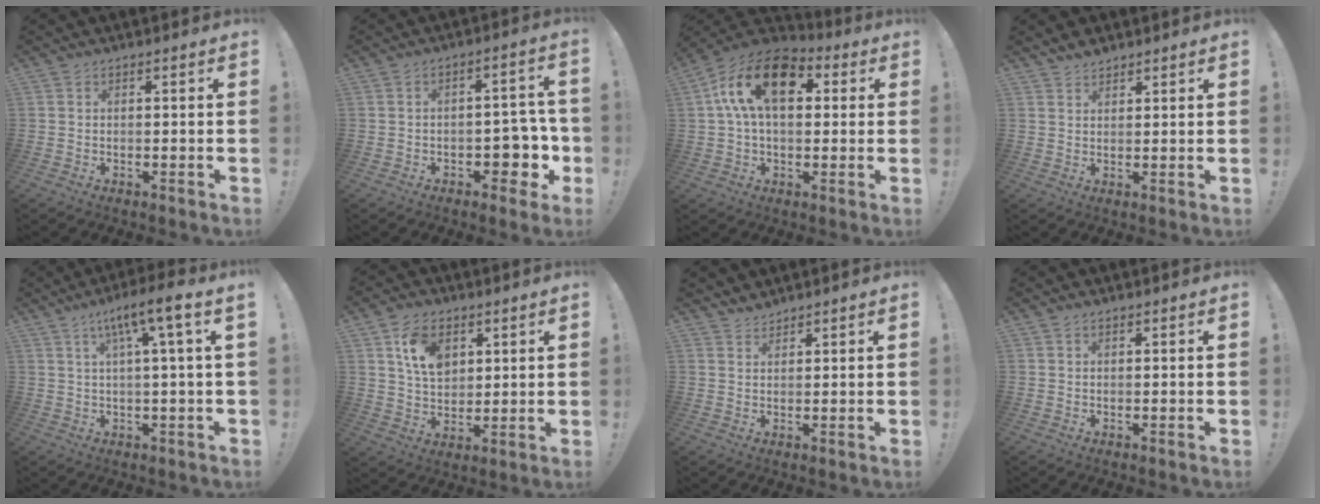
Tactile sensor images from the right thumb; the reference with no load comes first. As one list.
[{"total": 9.3, "force": [-3.2, 6.4, 5.9], "torque": [-0.047, 0.016, -0.047]}, {"total": 18.1, "force": [5.5, 10.6, 13.6], "torque": [-0.229, -0.003, 0.090]}, {"total": 3.2, "force": [2.9, 1.3, 0.6], "torque": [0.000, -0.019, 0.053]}, {"total": 9.7, "force": [3.5, -0.6, 9.1], "torque": [-0.150, -0.017, 0.046]}, {"total": 11.1, "force": [4.9, 7.7, 6.3], "torque": [-0.093, -0.014, 0.093]}, {"total": 2.9, "force": [2.8, 0.8, 0.2], "torque": [0.000, -0.019, 0.052]}, {"total": 0.7, "force": [0.5, 0.5, 0.2], "torque": [0.005, -0.003, 0.009]}]